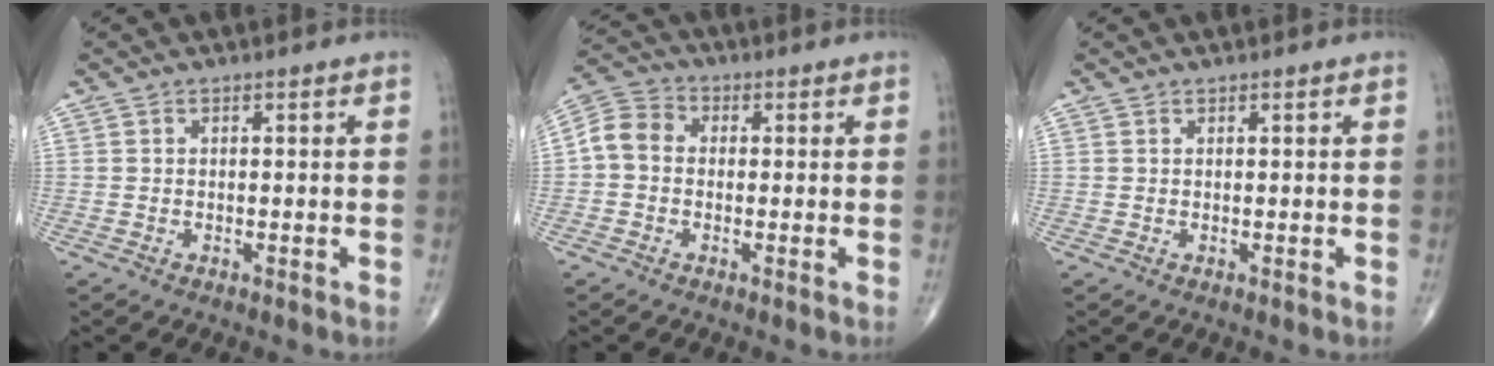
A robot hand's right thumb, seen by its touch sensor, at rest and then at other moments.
{"total": 6.3, "force": [-0.2, 5.1, 3.6], "torque": [-0.059, 0.022, -0.019]}
{"total": 0.0}